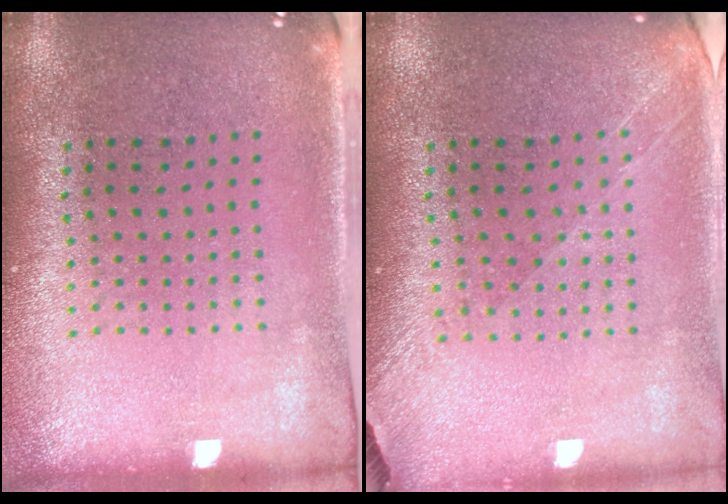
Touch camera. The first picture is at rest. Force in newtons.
{"total": 1.3, "press": 1.2, "slide": 0.6}